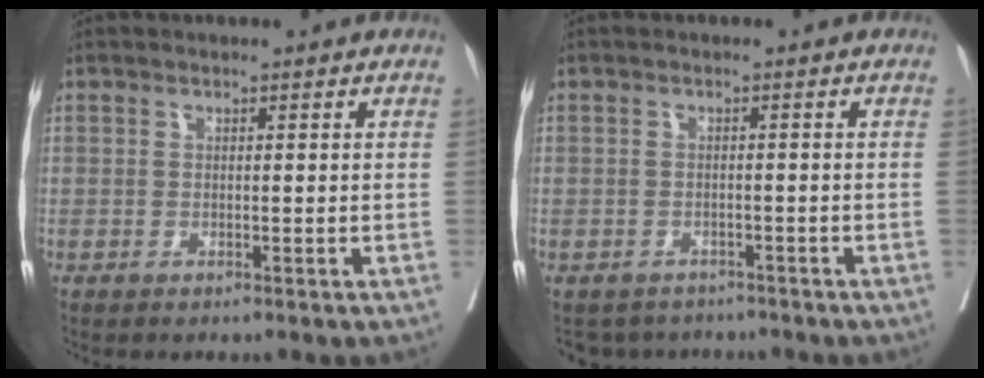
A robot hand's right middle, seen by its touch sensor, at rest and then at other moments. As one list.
[{"total": 4.4, "force": [-4.0, 1.7, -0.3], "torque": [0.011, 0.005, -0.054]}]